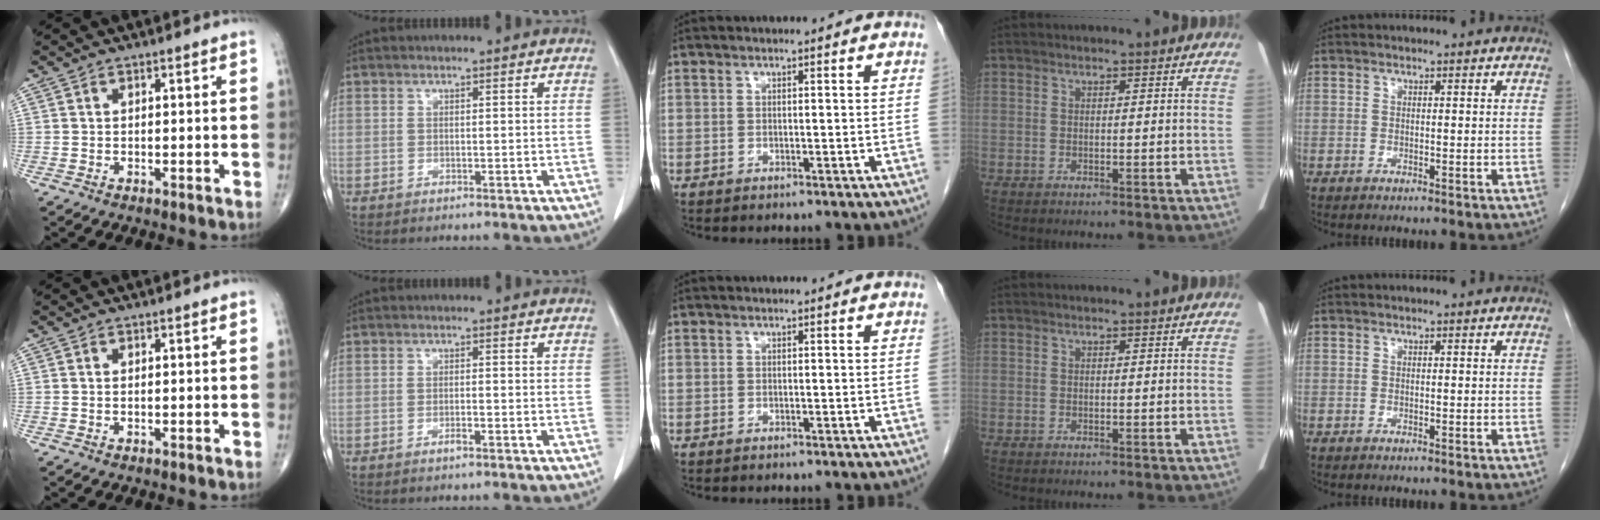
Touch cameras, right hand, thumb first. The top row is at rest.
{"index": {"total": 1.1, "force": [-0.7, 0.1, 0.8], "torque": [-0.016, -0.001, -0.012]}}